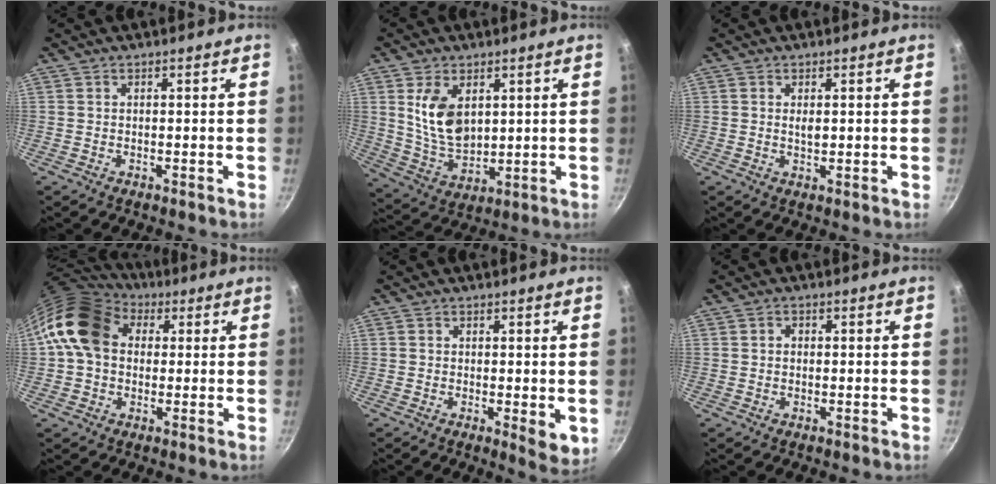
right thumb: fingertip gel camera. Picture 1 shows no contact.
{"total": 11.1, "force": [3.3, 6.8, 8.0], "torque": [-0.133, -0.028, 0.076]}
{"total": 1.8, "force": [0.3, 0.8, 1.6], "torque": [-0.024, -0.001, 0.006]}
{"total": 14.5, "force": [2.9, 11.2, 8.8], "torque": [-0.135, 0.024, 0.034]}
{"total": 4.3, "force": [-0.2, 1.8, 3.9], "torque": [-0.054, -0.013, -0.002]}
{"total": 1.3, "force": [0.1, 1.1, 0.7], "torque": [-0.010, 0.005, 0.000]}